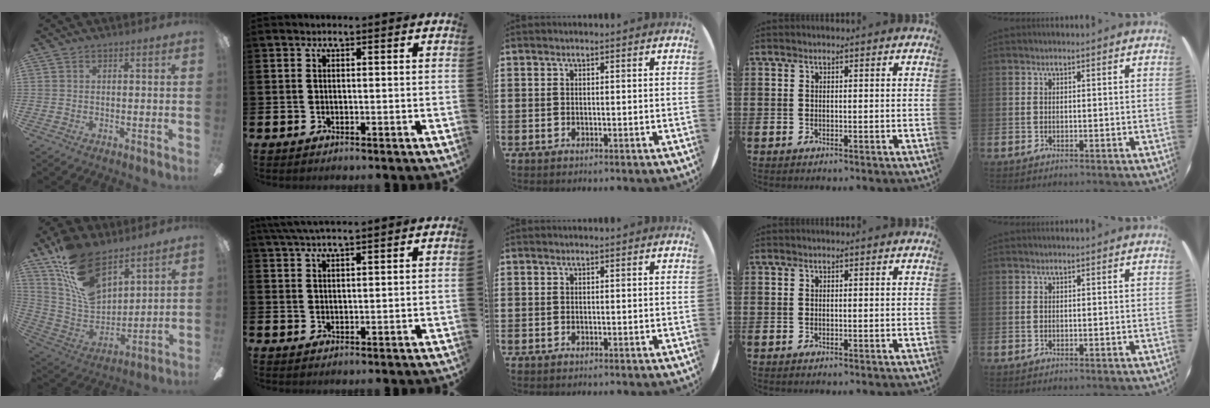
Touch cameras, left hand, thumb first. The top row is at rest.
{"thumb": {"total": 17.9, "force": [11.8, 8.6, 10.3], "torque": [-0.204, -0.064, 0.221]}, "index": {"total": 3.5, "force": [3.1, 0.0, 1.5], "torque": [-0.041, -0.002, 0.060]}}